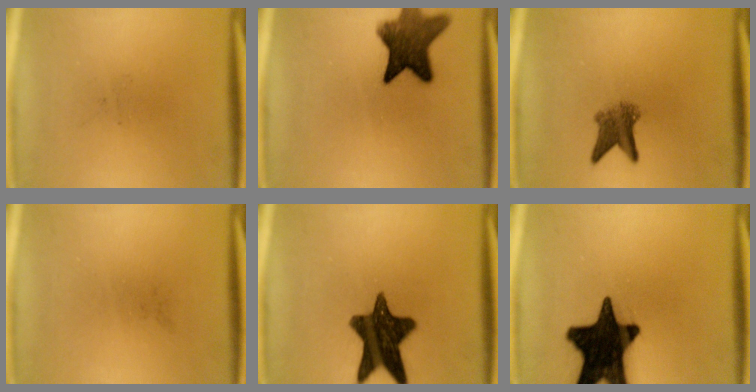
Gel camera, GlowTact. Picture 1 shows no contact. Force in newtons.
{"total": 10.4}
{"total": 4.3}
{"total": 0.0}
{"total": 13.7}
{"total": 19.9}